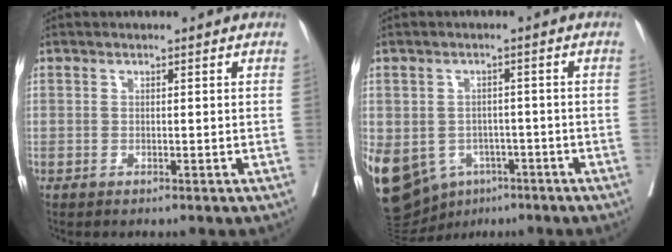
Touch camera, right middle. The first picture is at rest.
{"total": 24.4, "force": [-10.2, 19.2, 11.1], "torque": [-0.357, -0.013, -0.139]}